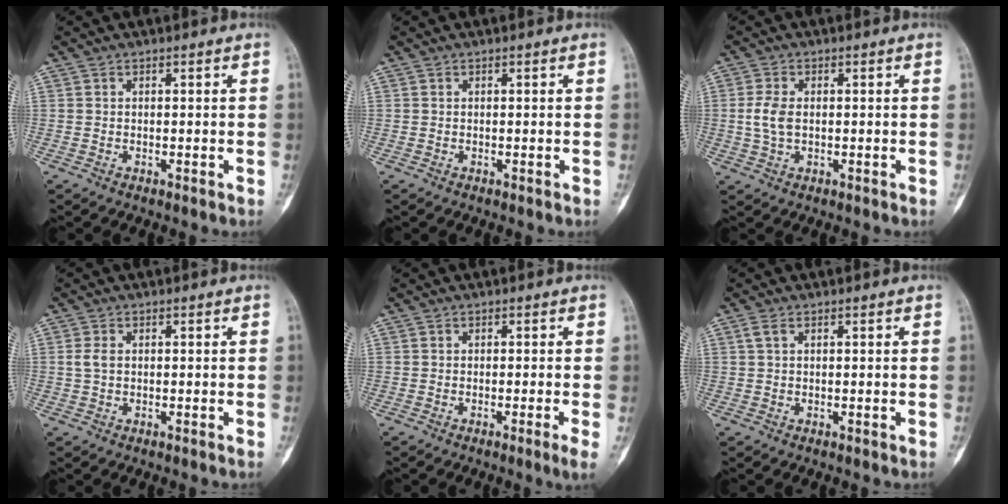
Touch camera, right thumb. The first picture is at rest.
{"total": 0.0}
{"total": 4.4, "force": [0.0, 2.6, 3.5], "torque": [-0.081, 0.005, 0.001]}
{"total": 1.8, "force": [0.1, 1.0, 1.5], "torque": [-0.037, 0.003, 0.002]}
{"total": 2.0, "force": [-0.7, -0.4, 1.8], "torque": [-0.036, -0.006, -0.013]}
{"total": 1.4, "force": [0.5, 0.6, 1.1], "torque": [-0.031, 0.010, 0.013]}